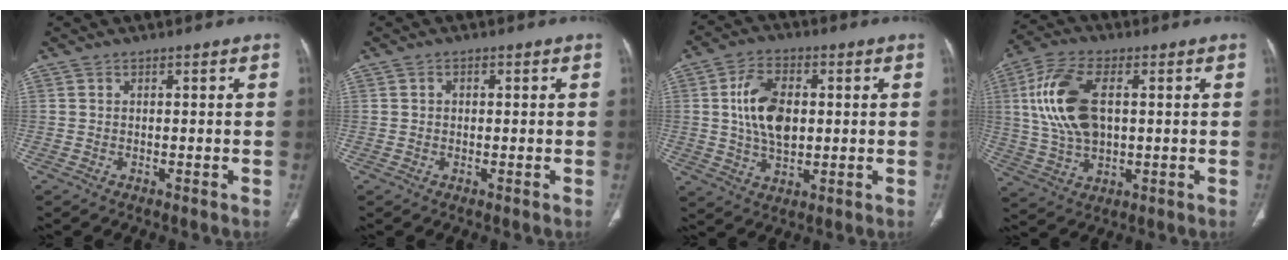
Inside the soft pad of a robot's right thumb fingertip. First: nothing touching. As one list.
[{"total": 0.8, "force": [0.1, 0.7, 0.4], "torque": [-0.003, 0.001, 0.002]}, {"total": 11.2, "force": [1.3, 6.8, 8.7], "torque": [-0.146, 0.001, 0.026]}, {"total": 14.7, "force": [2.5, 8.1, 12.0], "torque": [-0.245, 0.008, 0.051]}]